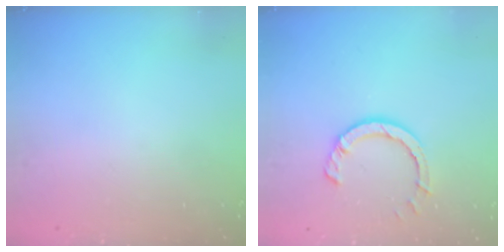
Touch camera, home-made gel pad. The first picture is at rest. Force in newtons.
{"total": 5.5, "press": 5.5, "slide": 0.2}